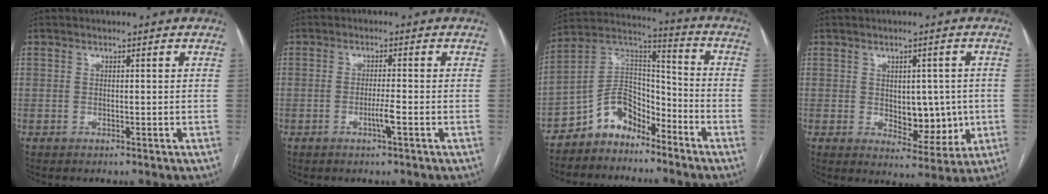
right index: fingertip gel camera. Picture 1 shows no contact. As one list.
[{"total": 2.5, "force": [-1.0, -0.2, 2.3], "torque": [-0.045, -0.003, -0.019]}, {"total": 9.4, "force": [-6.8, 5.3, 3.7], "torque": [-0.073, 0.046, -0.131]}, {"total": 7.4, "force": [-0.3, 4.1, 6.1], "torque": [-0.071, 0.001, 0.009]}]